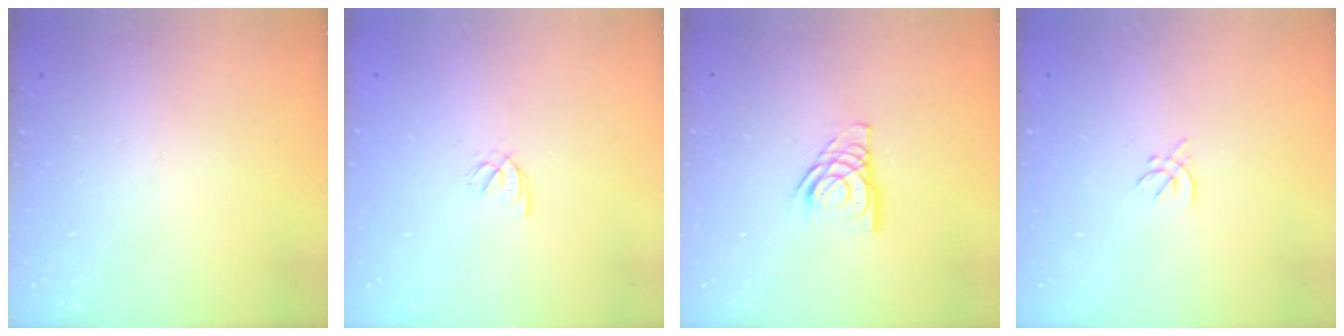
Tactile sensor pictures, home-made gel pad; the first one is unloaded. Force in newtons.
{"total": 2.1, "press": 1.9, "slide": 0.8}
{"total": 7.9, "press": 7.9, "slide": 0.8}
{"total": 2.1, "press": 2.0, "slide": 0.7}